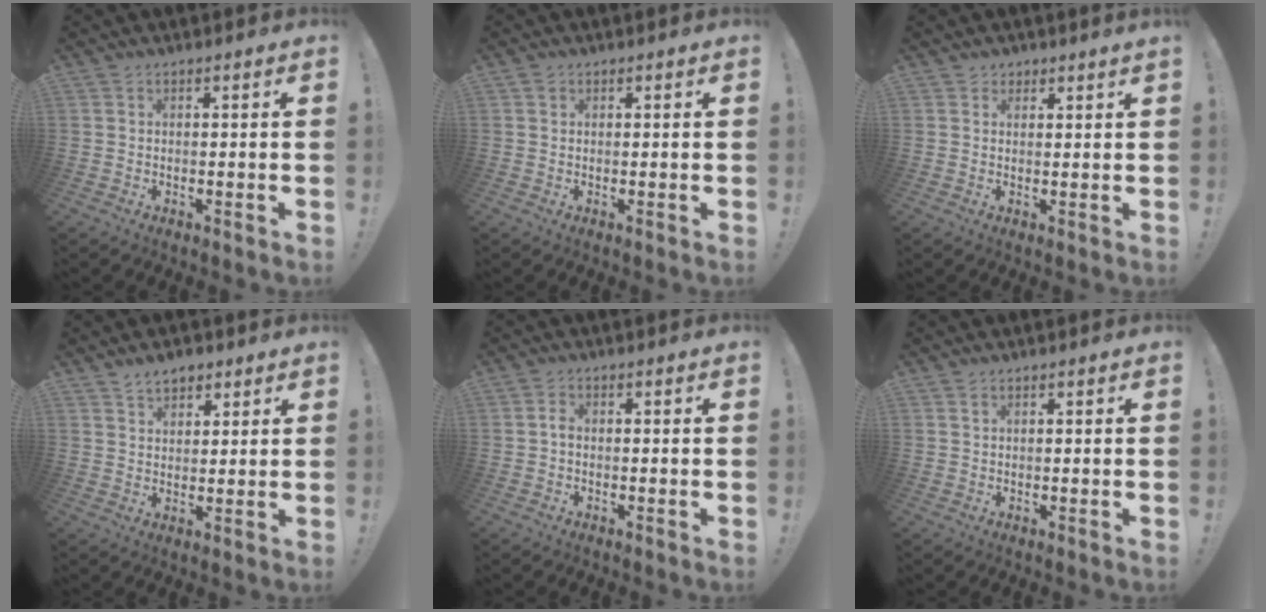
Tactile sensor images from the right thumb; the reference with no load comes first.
{"total": 0.7, "force": [0.4, 0.6, 0.1], "torque": [0.006, -0.002, 0.006]}
{"total": 1.7, "force": [1.6, 0.6, 0.2], "torque": [0.000, -0.010, 0.029]}
{"total": 5.2, "force": [3.8, 3.2, 1.6], "torque": [-0.015, -0.019, 0.068]}
{"total": 1.6, "force": [-0.6, 1.1, 1.0], "torque": [-0.026, 0.008, -0.011]}
{"total": 1.0, "force": [0.5, 0.9, 0.2], "torque": [-0.002, 0.001, 0.008]}